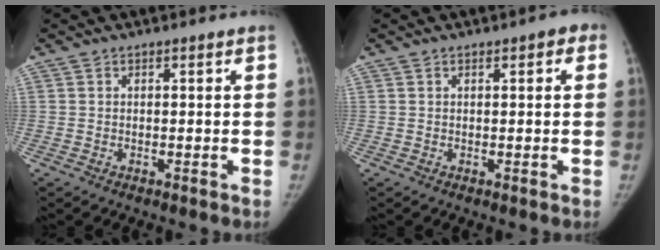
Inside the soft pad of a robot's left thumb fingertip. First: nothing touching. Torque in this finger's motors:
{"motor_torque": [-0.17, 0.04, -0.18, 0.14, 0.06]}